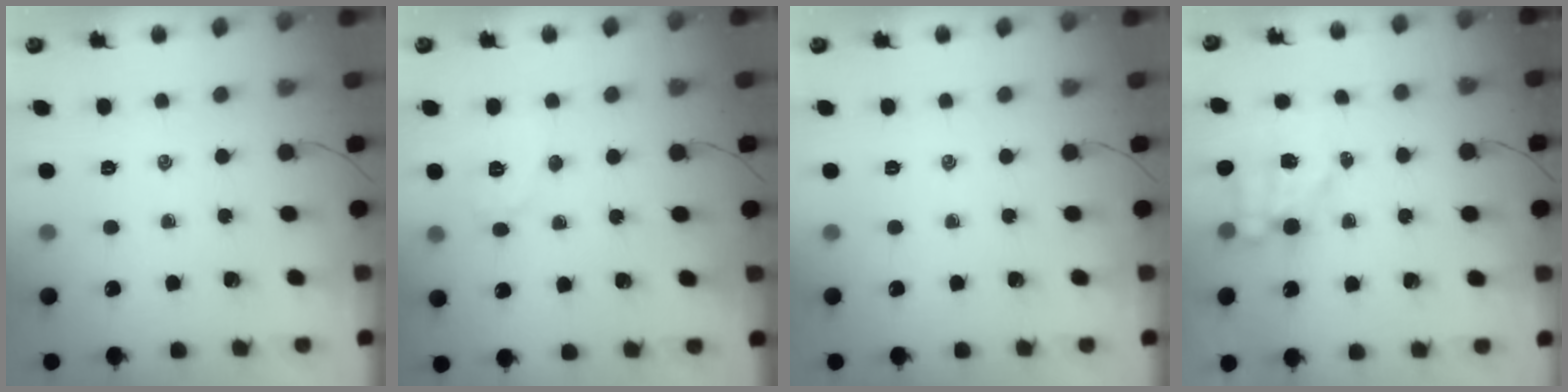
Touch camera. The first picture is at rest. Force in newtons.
{"total": 6.5, "press": 6.4, "slide": 0.6}
{"total": 0.0}
{"total": 5.1, "press": 5.0, "slide": 0.9}